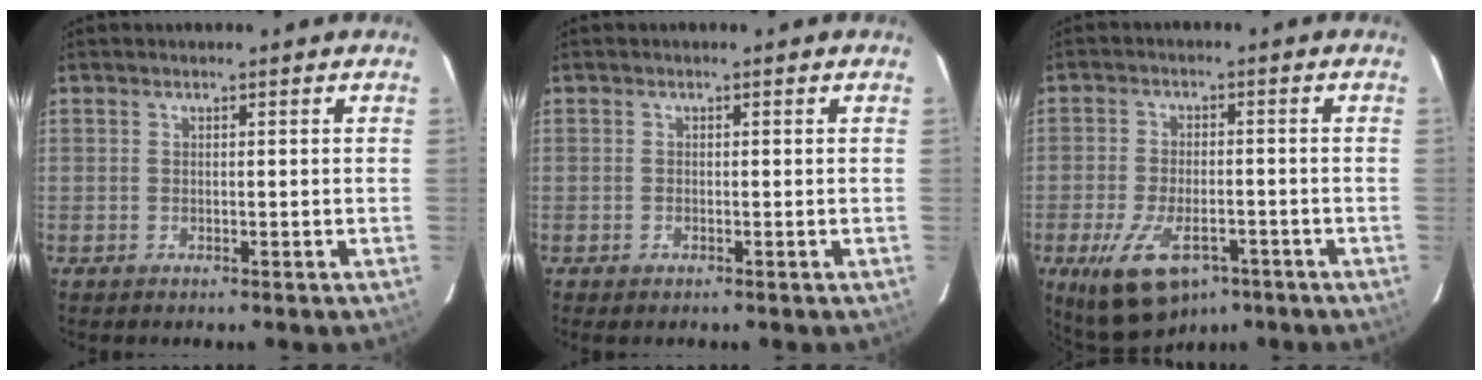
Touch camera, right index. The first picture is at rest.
{"total": 0.5, "force": [-0.4, 0.2, 0.2], "torque": [-0.004, 0.000, -0.003]}
{"total": 10.8, "force": [-6.0, 5.2, 7.2], "torque": [-0.140, -0.011, -0.088]}